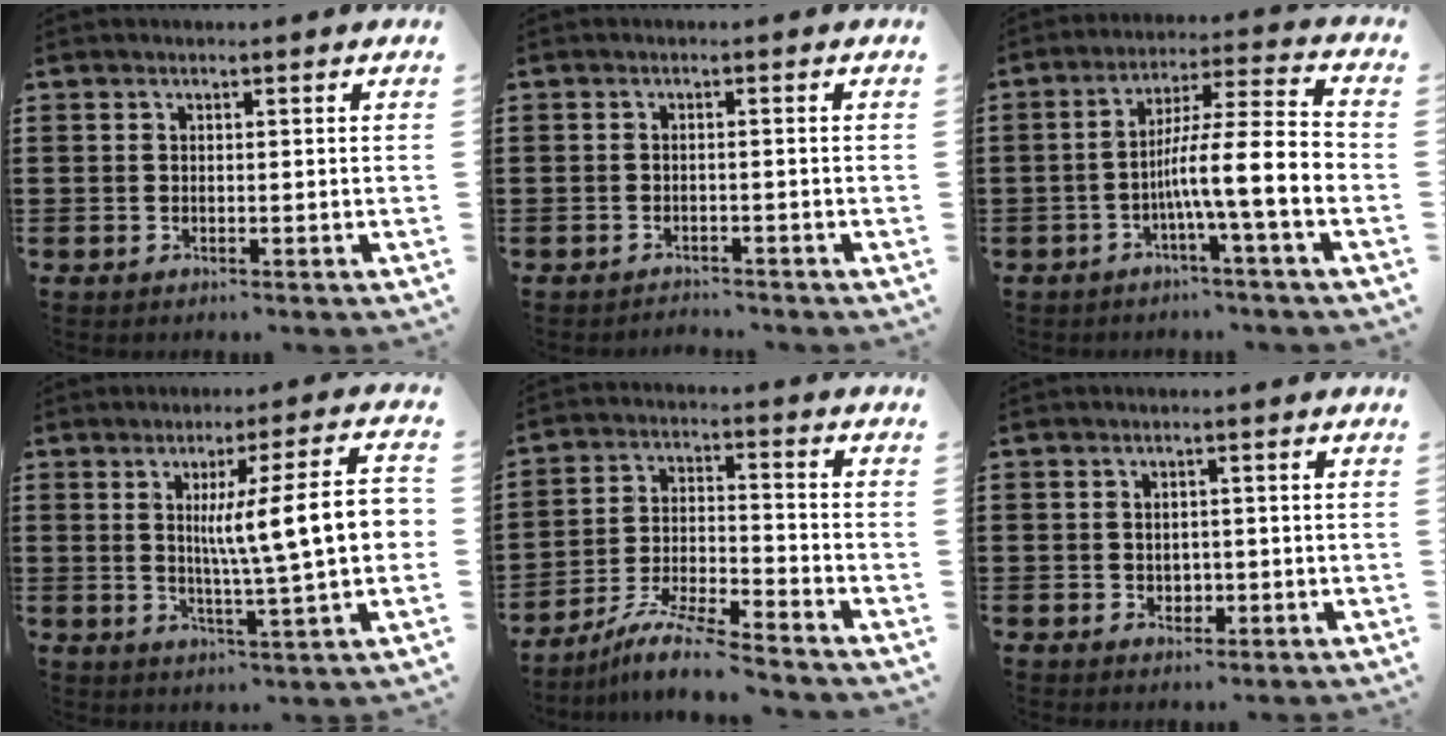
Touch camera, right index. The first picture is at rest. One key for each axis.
{"total": 1.2, "fx": -1.2, "fy": 0.0, "fz": 0.1, "tx": -0.006, "ty": 0.001, "tz": -0.025}
{"total": 10.1, "fx": -2.8, "fy": 1.2, "fz": 9.6, "tx": -0.167, "ty": -0.006, "tz": -0.053}
{"total": 12.4, "fx": 1.3, "fy": 1.3, "fz": 12.3, "tx": -0.202, "ty": -0.002, "tz": 0.016}
{"total": 8.0, "fx": -7.2, "fy": 0.1, "fz": 3.4, "tx": -0.074, "ty": -0.001, "tz": -0.144}
{"total": 1.5, "fx": -0.3, "fy": 1.4, "fz": 0.6, "tx": -0.014, "ty": 0.006, "tz": -0.008}